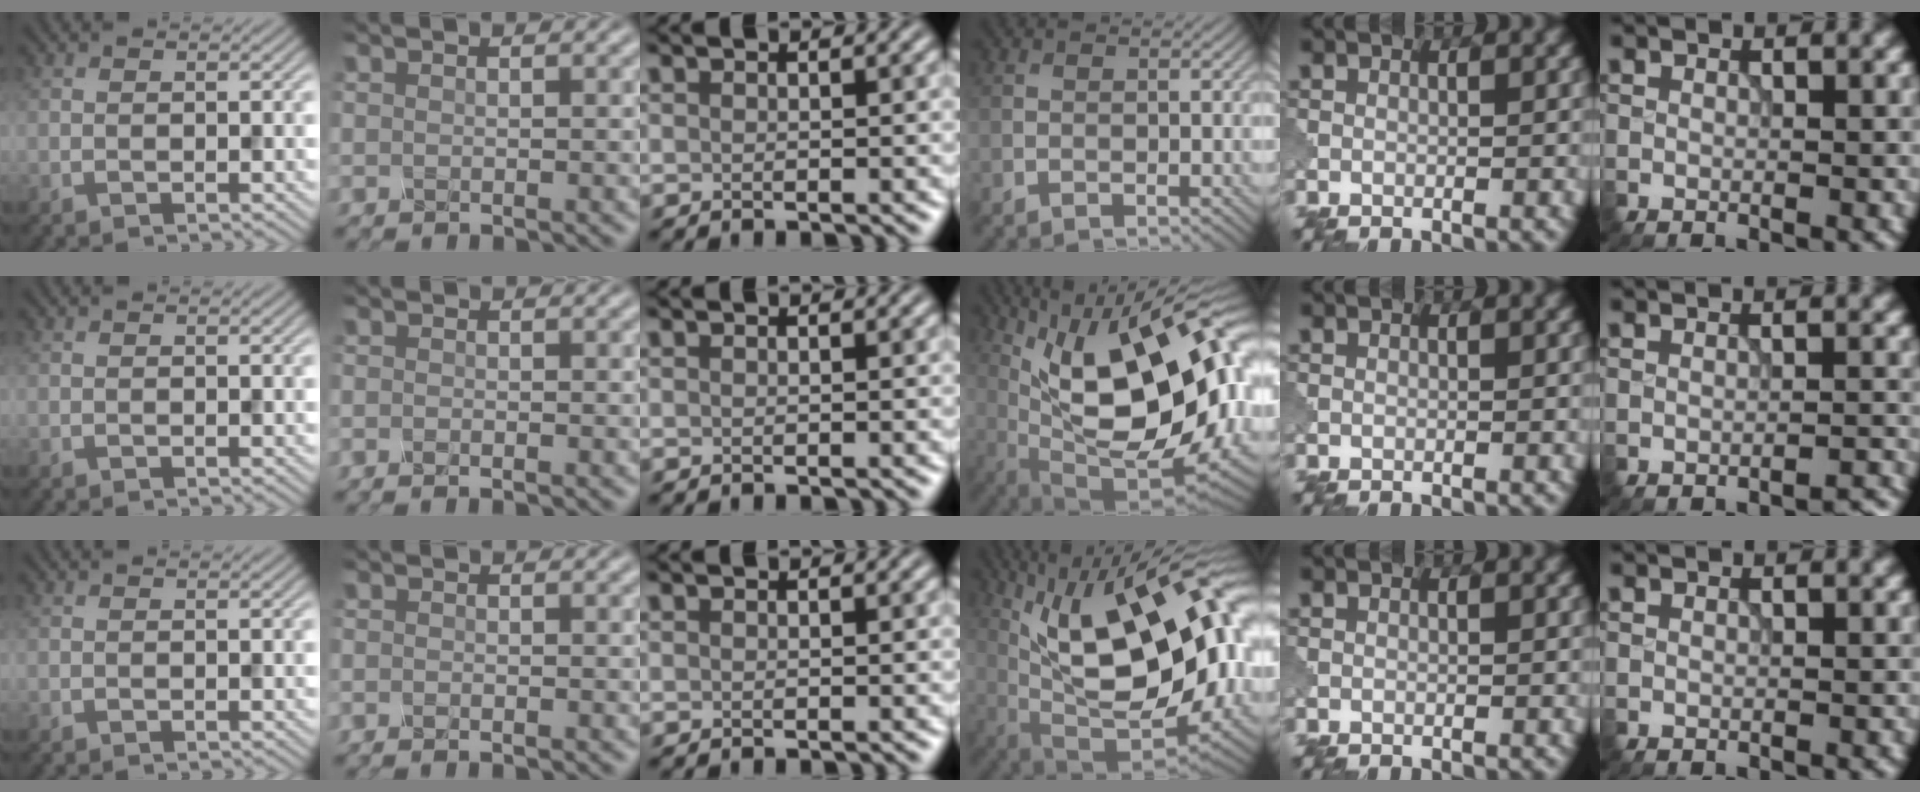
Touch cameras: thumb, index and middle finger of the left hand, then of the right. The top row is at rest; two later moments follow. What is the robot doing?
{"motion": "shake", "object": "sieve"}